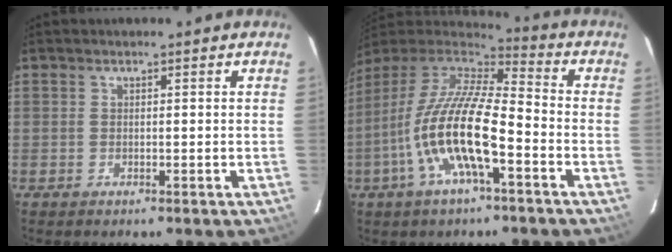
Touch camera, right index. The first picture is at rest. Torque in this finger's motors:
{"motor_torque": [1.78, -0.35, 1.05, 0.21]}